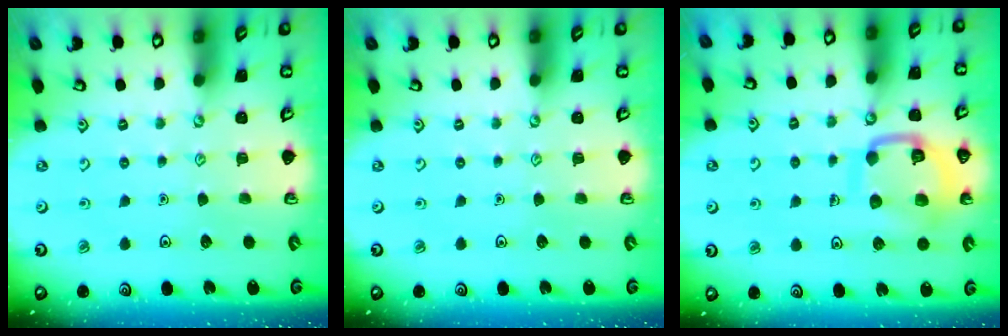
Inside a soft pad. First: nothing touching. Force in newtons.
{"total": 0.0}
{"total": 12.8, "press": 12.8, "slide": 1.3}